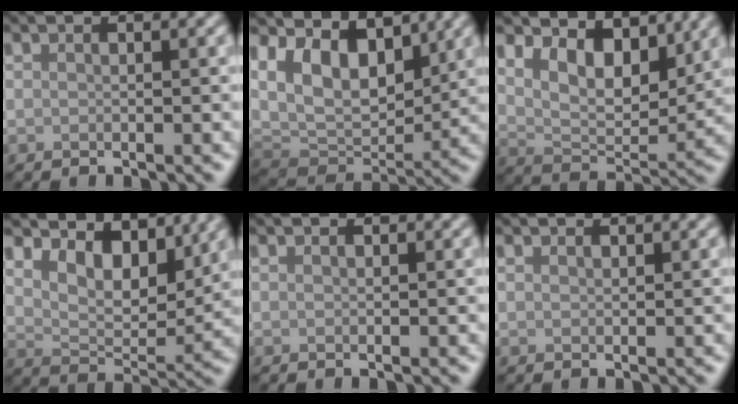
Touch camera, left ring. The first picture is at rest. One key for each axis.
{"total": 9.1, "fx": 3.7, "fy": 5.6, "fz": 6.2, "tx": -0.111, "ty": -0.008, "tz": 0.059}
{"total": 6.4, "fx": 3.4, "fy": 3.3, "fz": 4.3, "tx": -0.078, "ty": -0.012, "tz": 0.050}
{"total": 6.1, "fx": 3.8, "fy": 3.1, "fz": 3.7, "tx": -0.067, "ty": -0.010, "tz": 0.055}
{"total": 0.5, "fx": 0.5, "fy": 0.1, "fz": 0.1, "tx": 0.000, "ty": 0.000, "tz": 0.010}
{"total": 0.8, "fx": 0.8, "fy": 0.2, "fz": 0.1, "tx": -0.003, "ty": 0.000, "tz": 0.016}